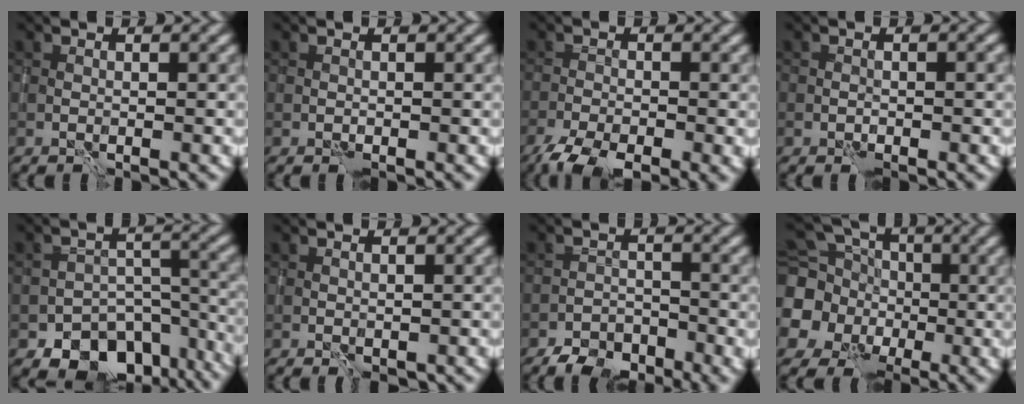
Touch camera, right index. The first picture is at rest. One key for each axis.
{"total": 0.0}
{"total": 6.3, "fx": -4.3, "fy": 2.2, "fz": 4.0, "tx": -0.071, "ty": -0.028, "tz": -0.079}
{"total": 0.9, "fx": -0.6, "fy": 0.5, "fz": 0.5, "tx": -0.005, "ty": -0.001, "tz": -0.011}
{"total": 11.7, "fx": -7.9, "fy": 7.6, "fz": 3.9, "tx": -0.048, "ty": -0.011, "tz": -0.097}
{"total": 1.3, "fx": -0.5, "fy": 0.9, "fz": 0.9, "tx": -0.016, "ty": -0.004, "tz": -0.002}
{"total": 4.6, "fx": -3.7, "fy": 2.3, "fz": 1.5, "tx": -0.011, "ty": -0.008, "tz": -0.061}
{"total": 9.8, "fx": -0.7, "fy": 9.1, "fz": 3.7, "tx": -0.103, "ty": -0.019, "tz": -0.042}